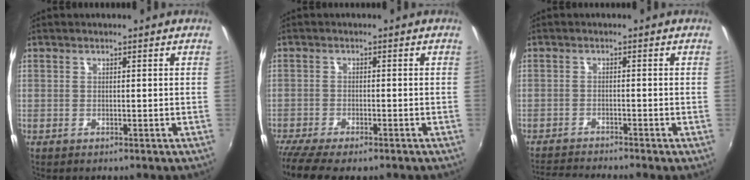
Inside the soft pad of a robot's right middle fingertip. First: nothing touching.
{"total": 7.9, "force": [-6.4, 1.5, 4.3], "torque": [-0.108, -0.041, -0.113]}
{"total": 5.2, "force": [-4.9, -0.9, 1.3], "torque": [-0.045, -0.015, -0.091]}